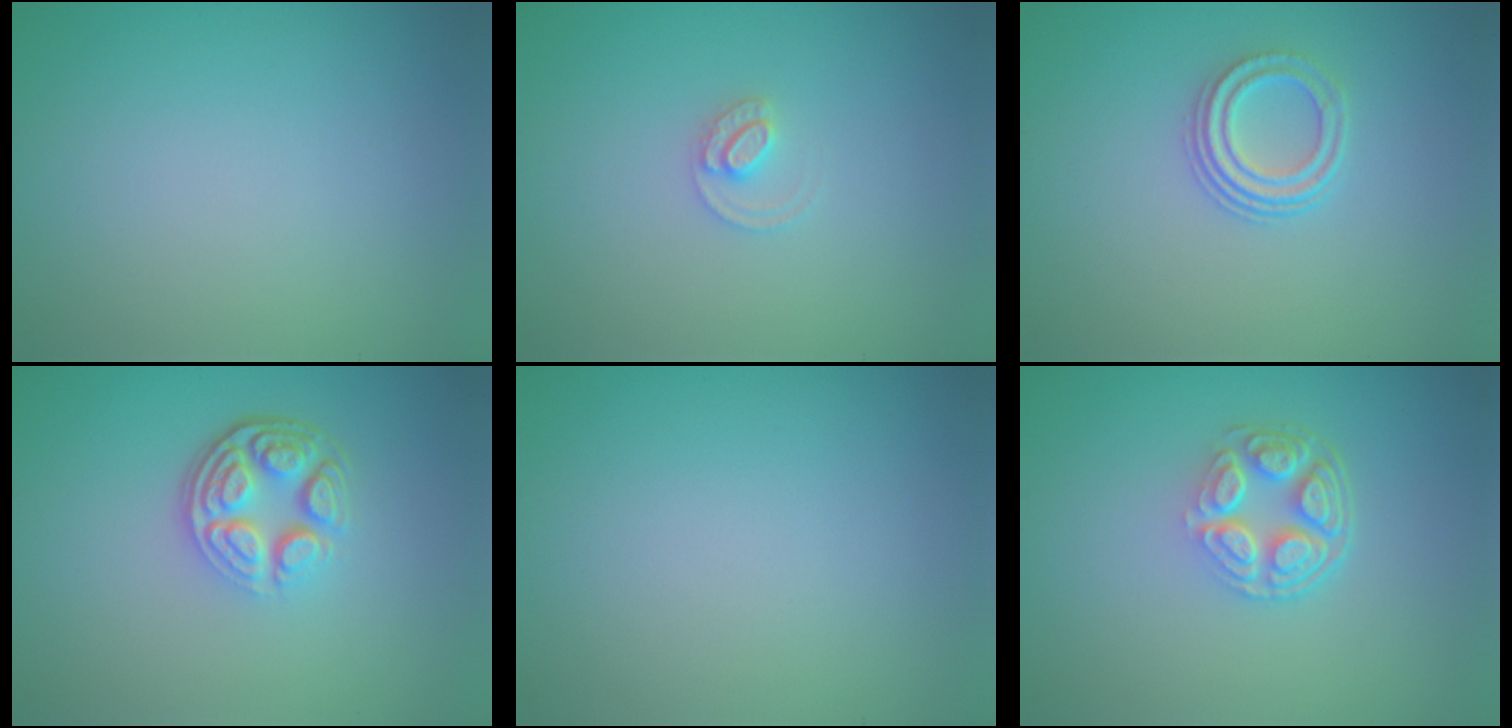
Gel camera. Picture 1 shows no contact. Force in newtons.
{"total": 1.5, "press": 1.5, "slide": 0.2}
{"total": 2.9, "press": 2.2, "slide": 1.9}
{"total": 4.7, "press": 3.3, "slide": 3.3}
{"total": 0.0}
{"total": 4.7, "press": 3.3, "slide": 3.3}